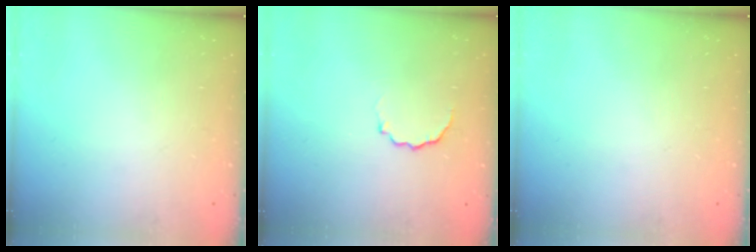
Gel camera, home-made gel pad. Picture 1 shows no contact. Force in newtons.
{"total": 4.0, "press": 3.9, "slide": 0.7}
{"total": 0.0}